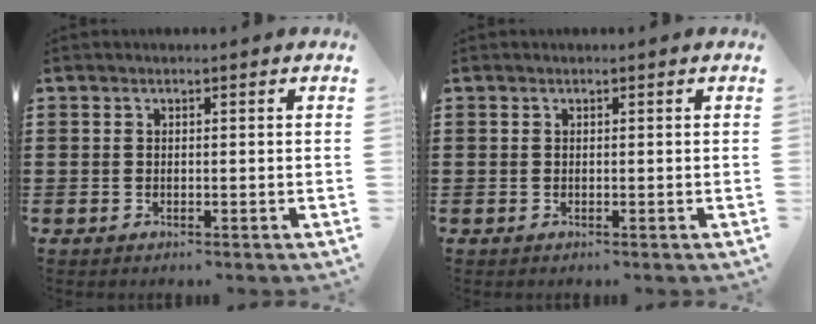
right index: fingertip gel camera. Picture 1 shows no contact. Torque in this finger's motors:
{"motor_torque": [-0.01, 0.01, 0.00, 0.00]}